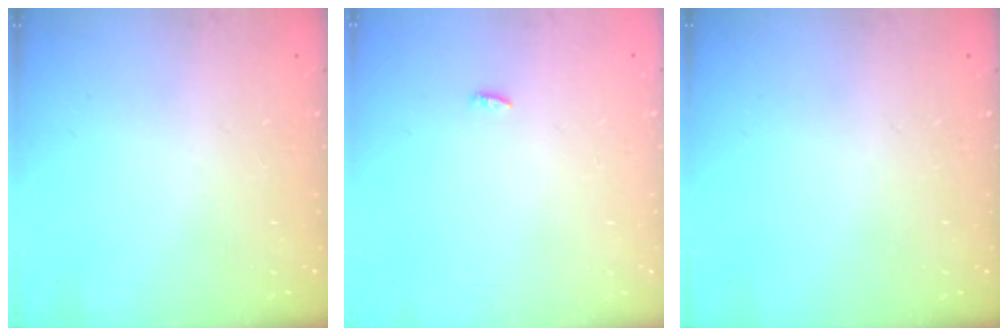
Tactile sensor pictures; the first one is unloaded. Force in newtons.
{"total": 6.6, "press": 2.7, "slide": 6.1}
{"total": 0.0}